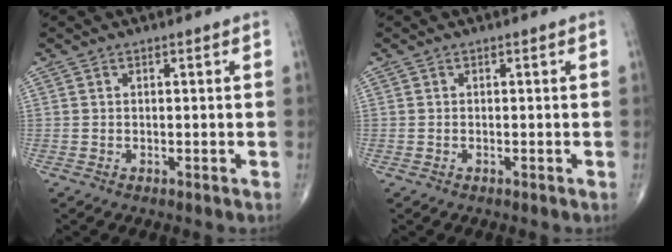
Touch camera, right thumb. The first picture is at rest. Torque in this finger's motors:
{"motor_torque": [0.50, -0.26, 0.06, -0.31, -0.04]}